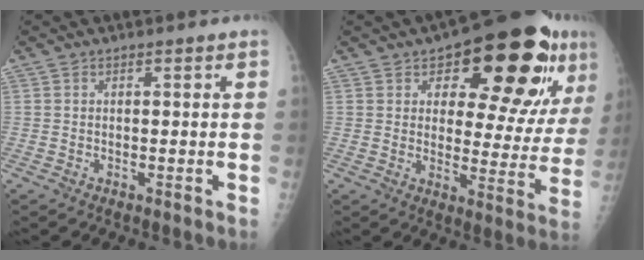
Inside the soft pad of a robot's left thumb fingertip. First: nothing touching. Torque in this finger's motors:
{"motor_torque": [0.45, 0.56, 0.10, -0.21, 0.18]}